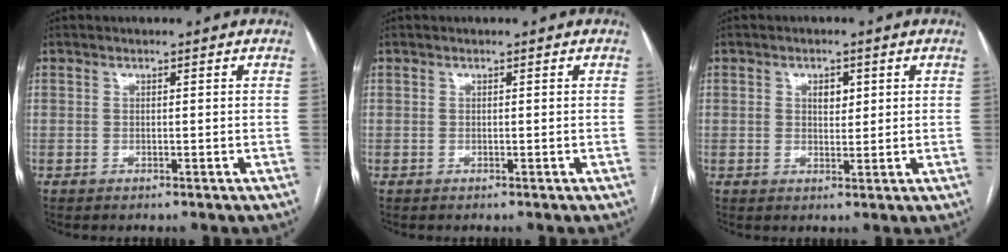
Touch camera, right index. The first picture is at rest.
{"total": 0.0}
{"total": 2.6, "force": [0.9, 1.6, 1.9], "torque": [-0.028, 0.004, 0.014]}